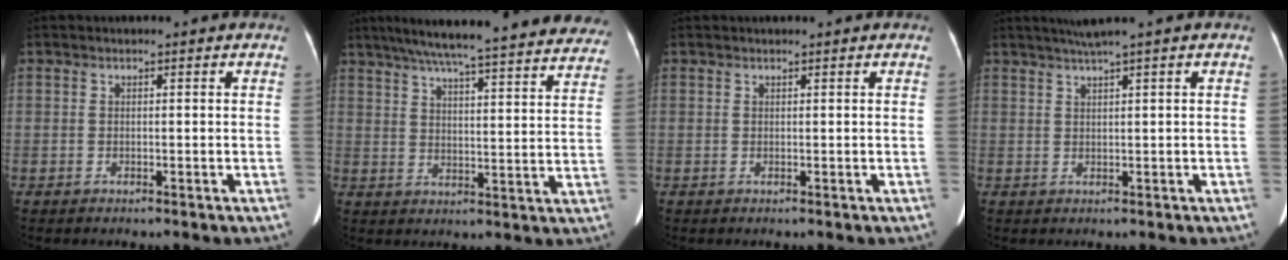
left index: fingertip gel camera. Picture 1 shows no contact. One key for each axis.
{"total": 31.8, "fx": 27.9, "fy": 3.6, "fz": 14.8, "tx": -0.214, "ty": -0.032, "tz": 0.340}
{"total": 1.3, "fx": 1.1, "fy": 0.0, "fz": 0.6, "tx": -0.007, "ty": 0.018, "tz": 0.018}
{"total": 2.9, "fx": 2.0, "fy": -0.8, "fz": 1.9, "tx": -0.042, "ty": 0.006, "tz": 0.043}